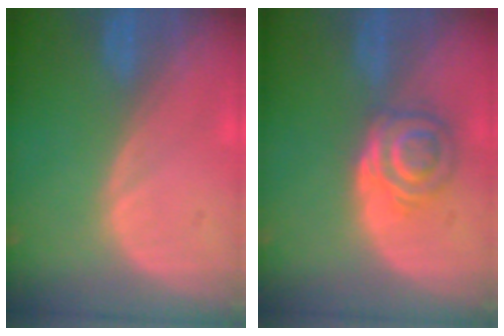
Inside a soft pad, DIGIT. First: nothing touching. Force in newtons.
{"total": 5.5, "press": 5.2, "slide": 1.8}